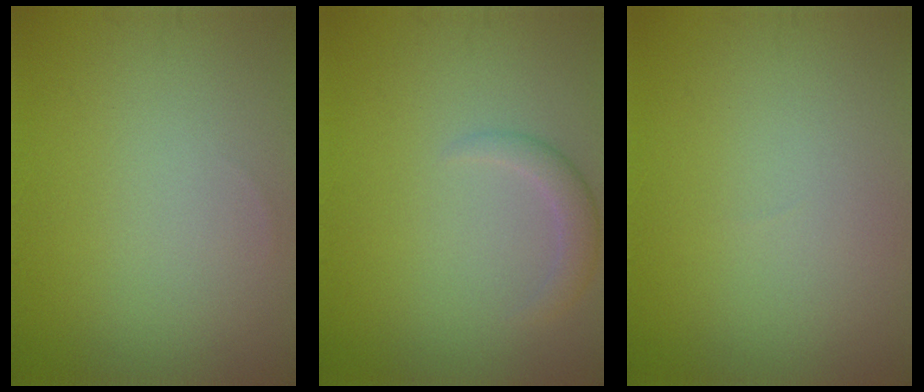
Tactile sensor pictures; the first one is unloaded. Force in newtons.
{"total": 1.7, "press": 1.7, "slide": 0.2}
{"total": 0.0}